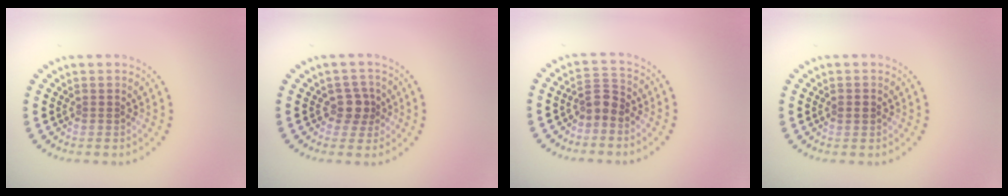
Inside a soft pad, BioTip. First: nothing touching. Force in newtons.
{"total": 2.1, "press": 1.7, "slide": 1.2}
{"total": 2.2, "press": 1.8, "slide": 1.3}
{"total": 1.0, "press": 1.0, "slide": 0.1}